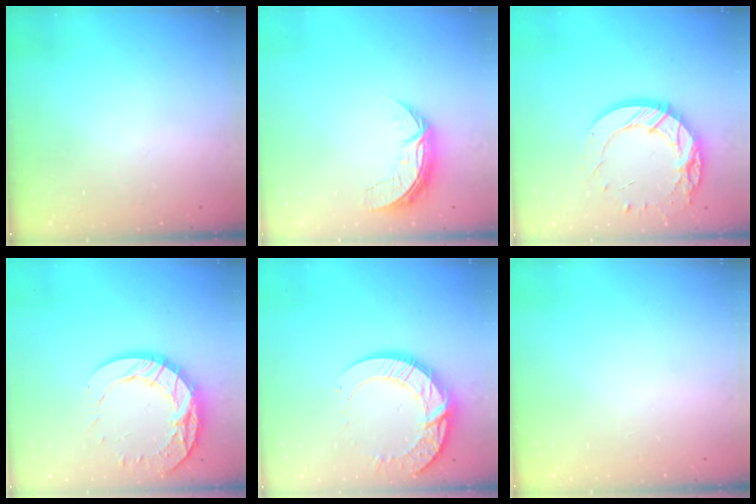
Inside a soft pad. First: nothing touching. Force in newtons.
{"total": 7.1, "press": 7.1, "slide": 0.6}
{"total": 16.5, "press": 16.5, "slide": 1.4}
{"total": 17.2, "press": 17.1, "slide": 1.5}
{"total": 17.2, "press": 17.1, "slide": 1.6}
{"total": 0.0}